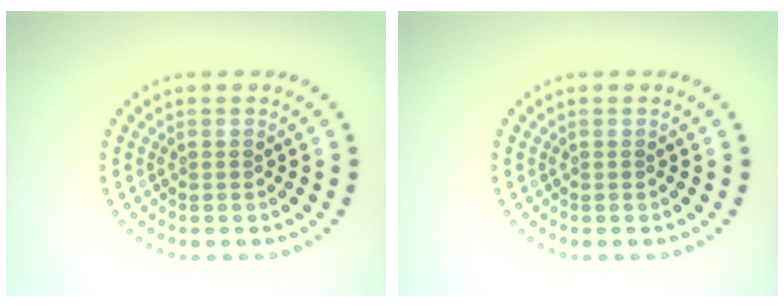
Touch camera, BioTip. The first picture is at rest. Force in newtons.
{"total": 0.0}